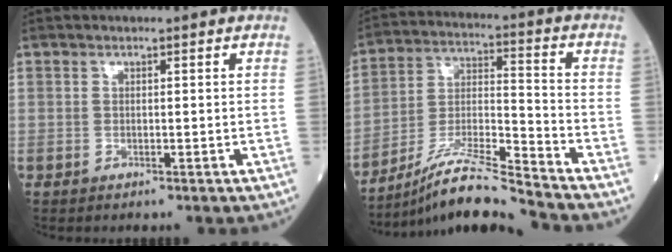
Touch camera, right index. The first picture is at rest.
{"total": 11.2, "force": [-10.1, -1.7, 4.5], "torque": [-0.087, -0.002, -0.190]}